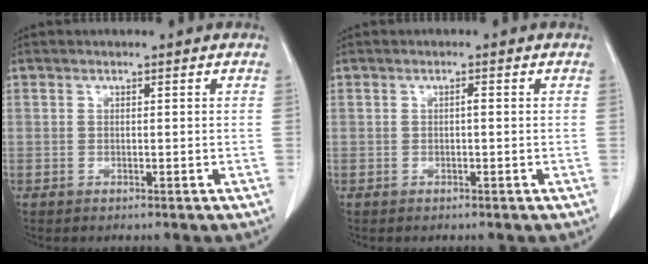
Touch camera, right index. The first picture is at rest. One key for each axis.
{"total": 0.6, "fx": -0.1, "fy": 0.1, "fz": 0.6, "tx": -0.010, "ty": 0.002, "tz": 0.000}